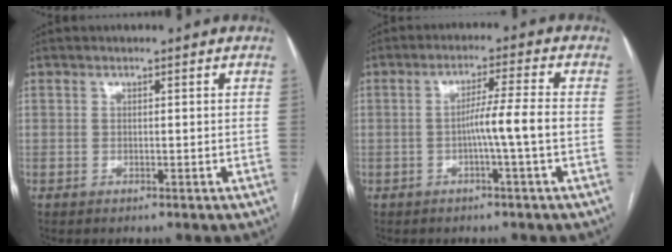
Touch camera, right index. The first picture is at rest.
{"total": 5.6, "force": [-1.3, -1.2, 5.4], "torque": [-0.087, 0.007, -0.022]}